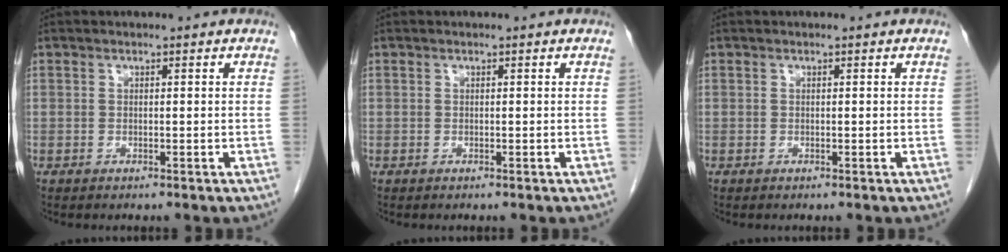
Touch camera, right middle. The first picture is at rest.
{"total": 0.0}
{"total": 0.0}